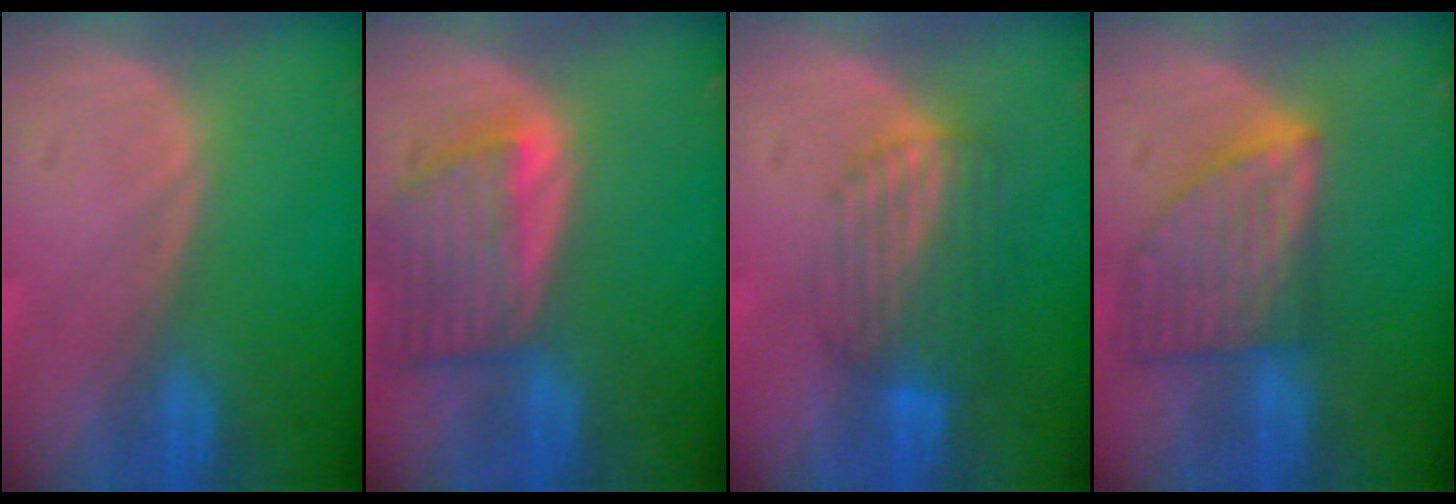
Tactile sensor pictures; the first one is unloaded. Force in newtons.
{"total": 7.2, "press": 6.7, "slide": 2.8}
{"total": 7.0, "press": 5.9, "slide": 3.8}
{"total": 8.1, "press": 7.4, "slide": 3.4}